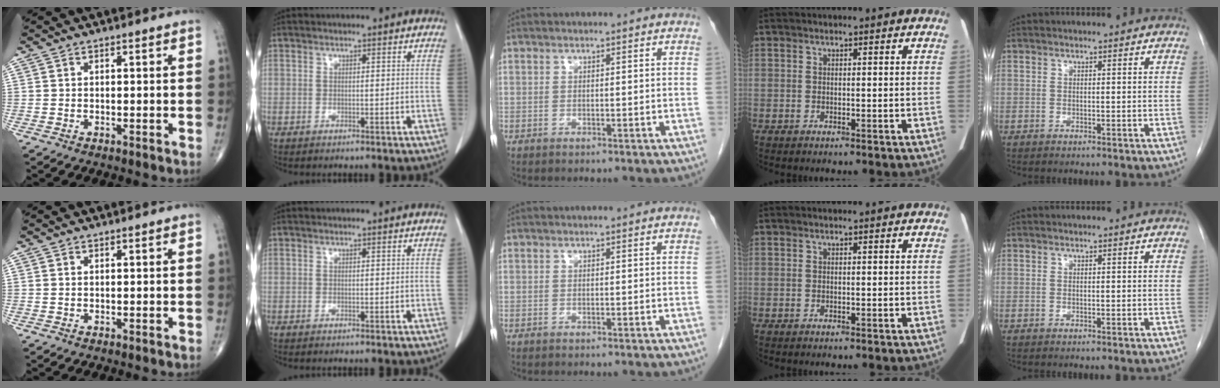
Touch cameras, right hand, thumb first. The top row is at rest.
{}